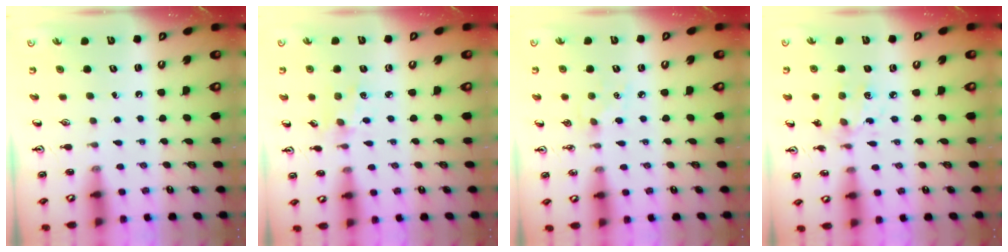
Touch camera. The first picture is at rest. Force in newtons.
{"total": 2.1, "press": 2.0, "slide": 0.3}
{"total": 6.2, "press": 6.1, "slide": 0.7}
{"total": 4.0, "press": 3.8, "slide": 1.3}